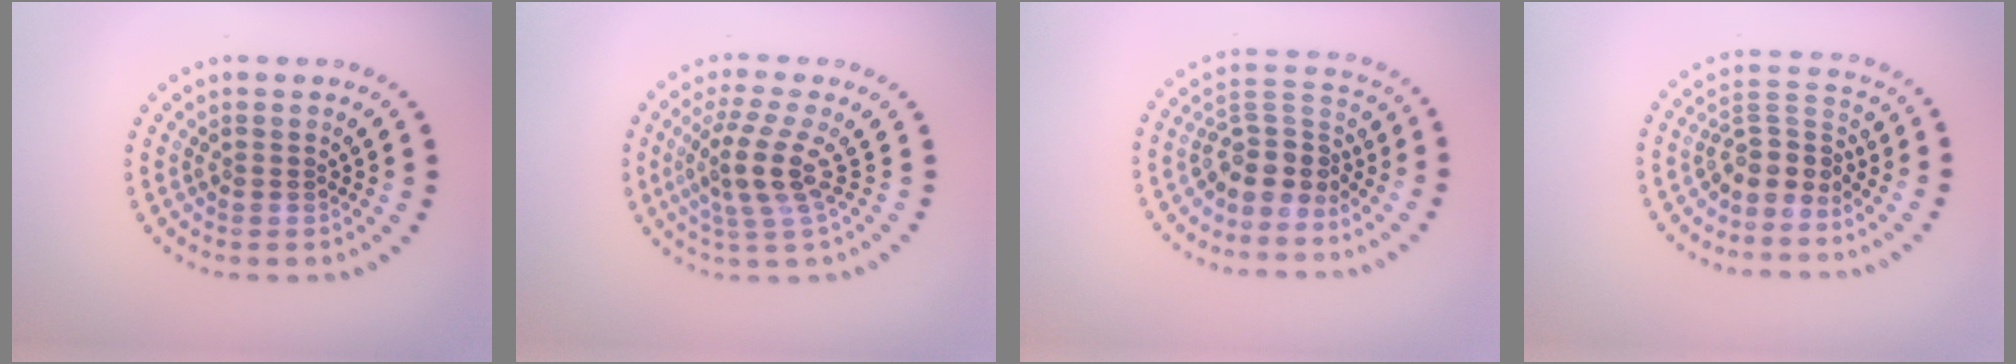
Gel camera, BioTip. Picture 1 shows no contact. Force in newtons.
{"total": 3.7, "press": 2.8, "slide": 2.3}
{"total": 4.1, "press": 3.5, "slide": 2.2}
{"total": 3.2, "press": 2.4, "slide": 2.1}